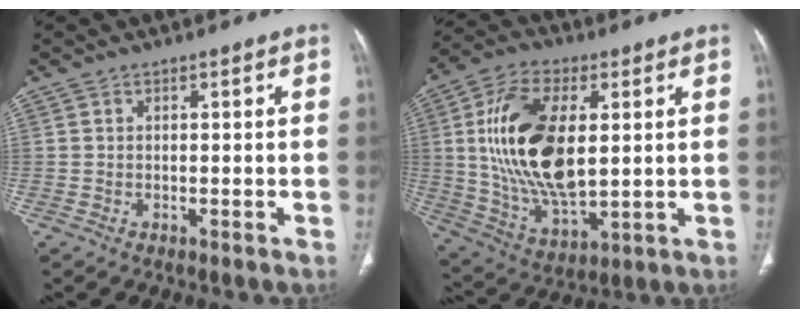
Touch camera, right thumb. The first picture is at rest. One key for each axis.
{"total": 20.7, "fx": 3.2, "fy": 10.7, "fz": 17.4, "tx": -0.325, "ty": -0.013, "tz": 0.066}